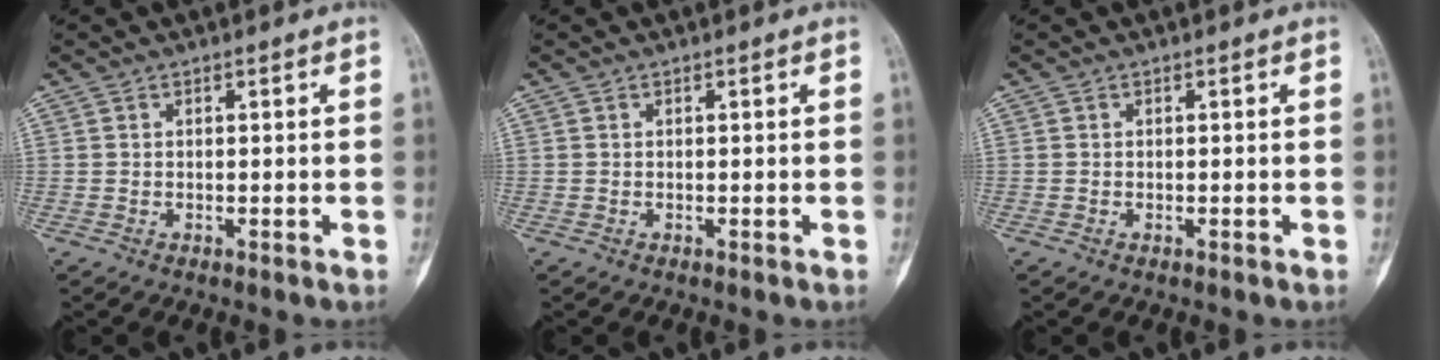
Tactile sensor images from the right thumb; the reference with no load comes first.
{"total": 0.0}
{"total": 0.0}